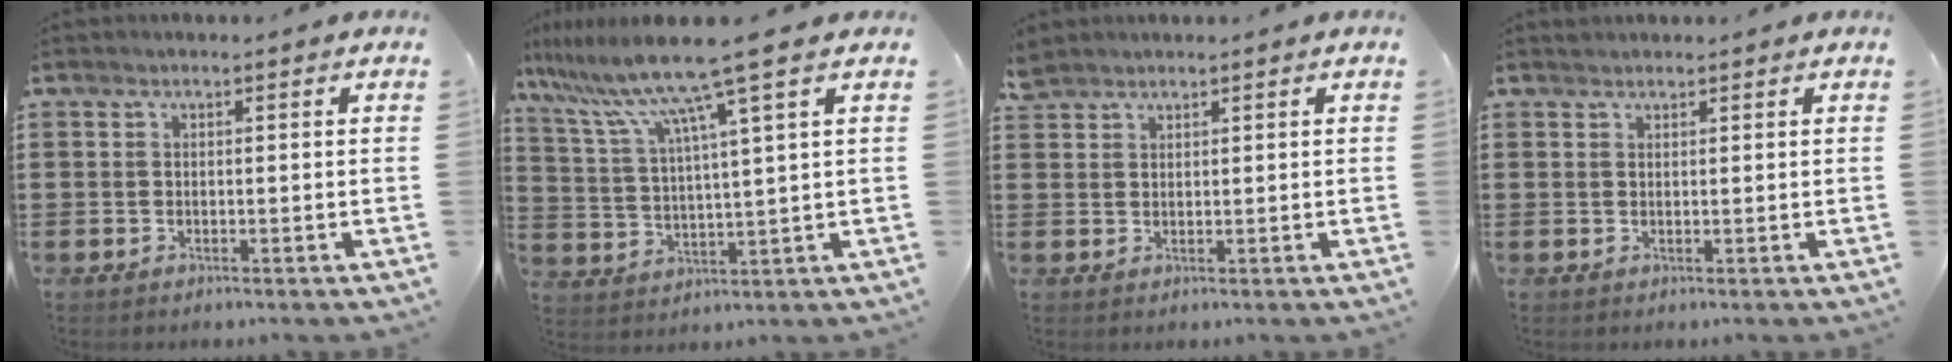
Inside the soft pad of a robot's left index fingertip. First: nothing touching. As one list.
[{"total": 10.8, "force": [7.7, -0.5, 7.6], "torque": [-0.173, -0.033, 0.125]}, {"total": 2.2, "force": [2.0, 0.8, 0.2], "torque": [-0.009, 0.002, 0.041]}, {"total": 0.9, "force": [0.8, 0.3, 0.0], "torque": [-0.002, 0.002, 0.017]}]